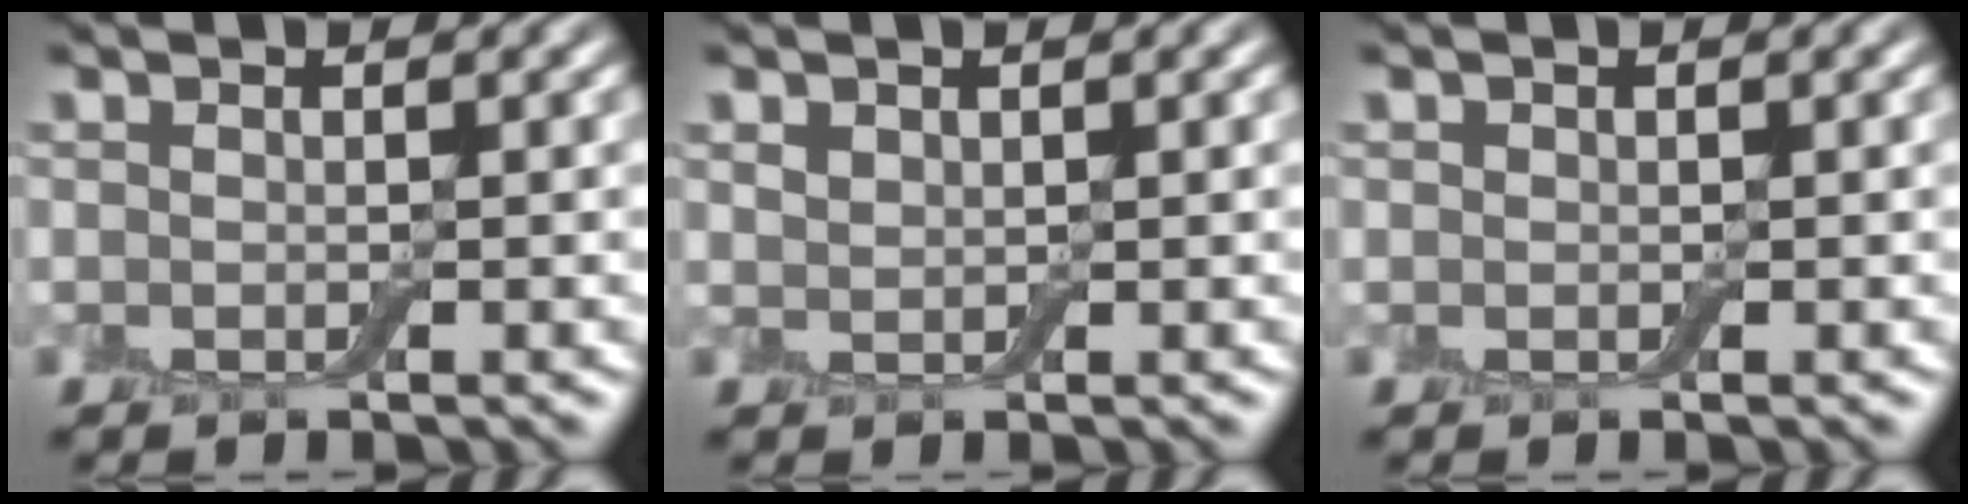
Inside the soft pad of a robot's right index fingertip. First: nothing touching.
{"total": 0.7, "force": [0.5, 0.4, 0.1], "torque": [-0.002, -0.001, 0.013]}
{"total": 0.0}